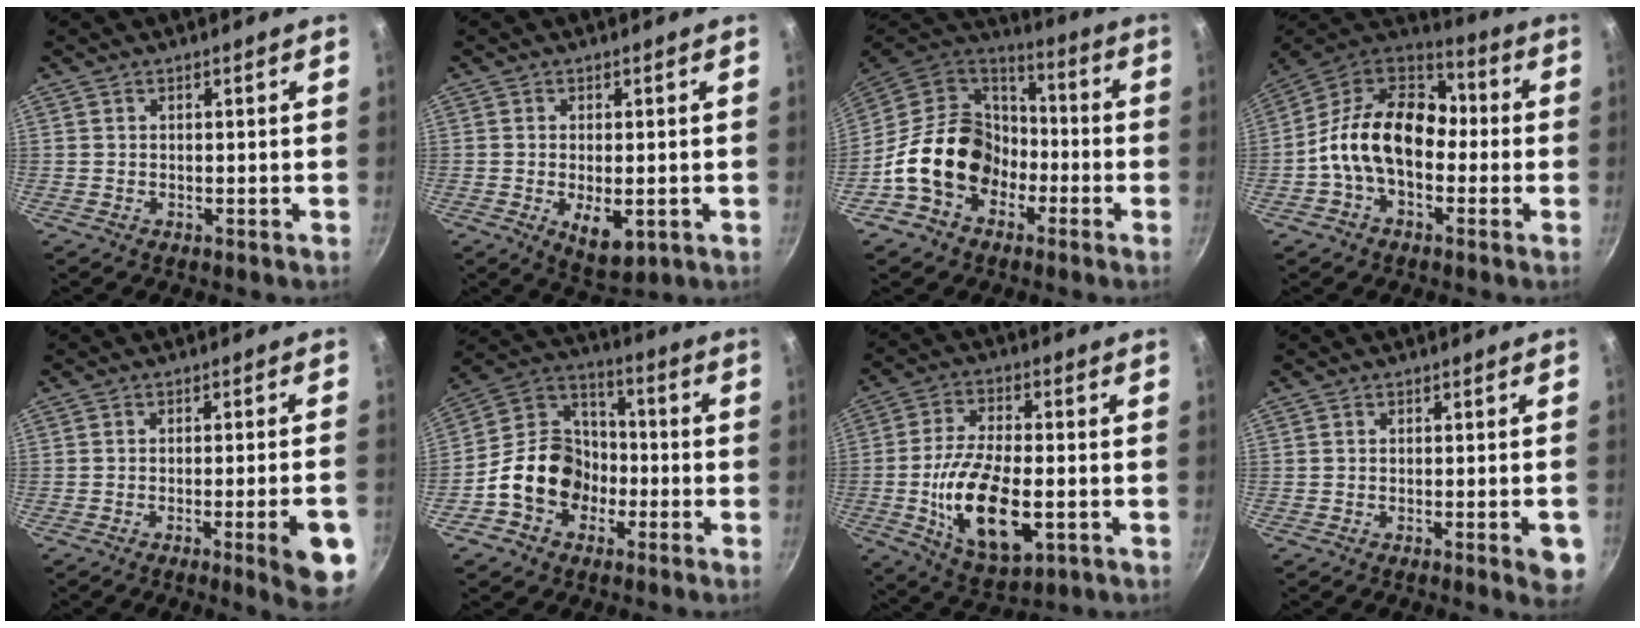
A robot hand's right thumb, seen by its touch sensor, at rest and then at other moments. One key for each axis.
{"total": 6.6, "fx": -1.5, "fy": 3.2, "fz": 5.6, "tx": -0.080, "ty": -0.011, "tz": -0.011}
{"total": 18.4, "fx": -5.8, "fy": 14.3, "fz": 10.0, "tx": -0.138, "ty": 0.065, "tz": -0.110}
{"total": 17.4, "fx": -2.0, "fy": 11.8, "fz": 12.6, "tx": -0.176, "ty": 0.047, "tz": -0.059}
{"total": 9.7, "fx": -3.9, "fy": 1.2, "fz": 8.8, "tx": -0.101, "ty": 0.016, "tz": -0.047}
{"total": 14.5, "fx": -4.6, "fy": 11.6, "fz": 7.4, "tx": -0.085, "ty": 0.056, "tz": -0.097}
{"total": 17.0, "fx": -3.6, "fy": 8.1, "fz": 14.5, "tx": -0.260, "ty": 0.006, "tz": -0.059}
{"total": 5.0, "fx": -2.0, "fy": 0.9, "fz": 4.5, "tx": -0.048, "ty": 0.006, "tz": -0.024}